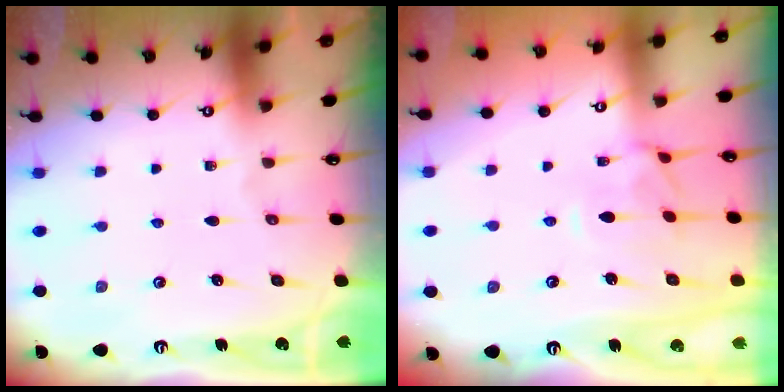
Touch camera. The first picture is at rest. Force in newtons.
{"total": 0.9, "press": 0.5, "slide": 0.7}